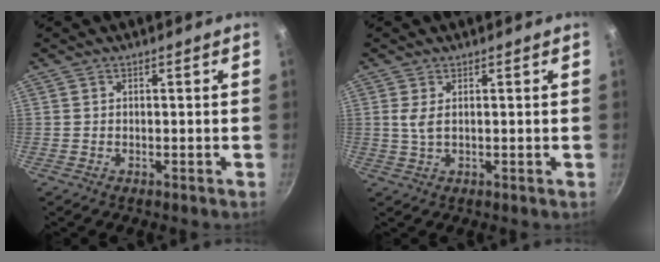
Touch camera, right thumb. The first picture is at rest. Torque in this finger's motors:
{"motor_torque": [-0.21, 0.71, 0.48, 0.12, 0.14]}